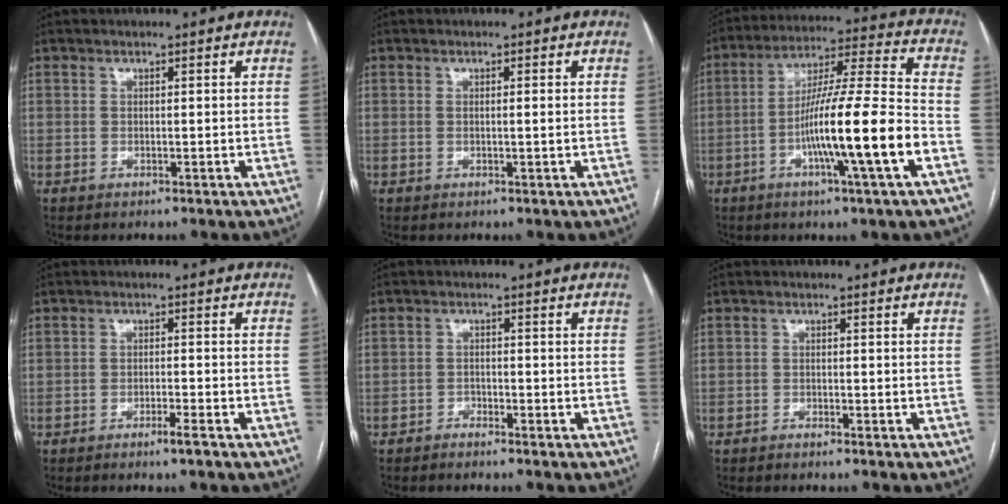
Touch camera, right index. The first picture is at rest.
{"total": 1.1, "force": [0.0, -0.1, 1.1], "torque": [-0.020, 0.000, 0.000]}
{"total": 16.4, "force": [-5.3, -0.8, 15.5], "torque": [-0.268, -0.002, -0.094]}
{"total": 2.3, "force": [-1.7, -0.3, 1.5], "torque": [-0.029, -0.002, -0.030]}
{"total": 1.3, "force": [-1.3, 0.1, 0.2], "torque": [-0.001, 0.000, -0.024]}
{"total": 0.7, "force": [-0.7, -0.1, 0.1], "torque": [-0.003, 0.000, -0.014]}